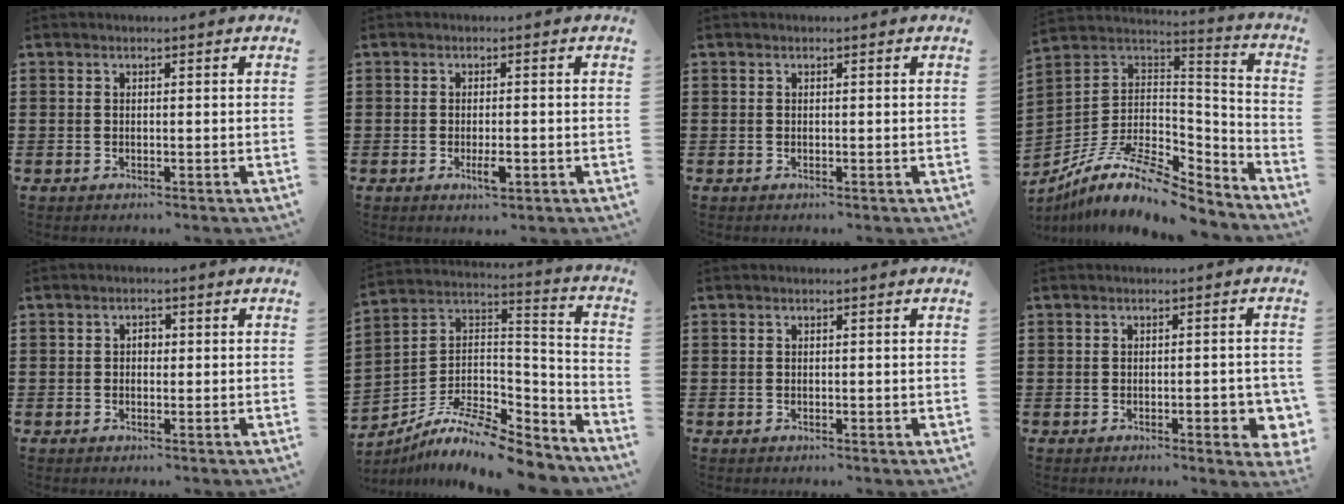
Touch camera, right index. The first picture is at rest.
{"total": 2.8, "force": [-1.0, 0.8, 2.5], "torque": [-0.050, -0.002, -0.019]}
{"total": 0.0}
{"total": 11.9, "force": [-8.6, 4.4, 6.9], "torque": [-0.137, 0.016, -0.161]}
{"total": 1.2, "force": [-0.1, 0.8, 1.0], "torque": [-0.019, 0.003, -0.002]}
{"total": 10.6, "force": [-8.7, 2.9, 5.3], "torque": [-0.104, 0.013, -0.171]}
{"total": 0.0}
{"total": 3.9, "force": [-1.2, 1.0, 3.6], "torque": [-0.049, -0.003, -0.019]}